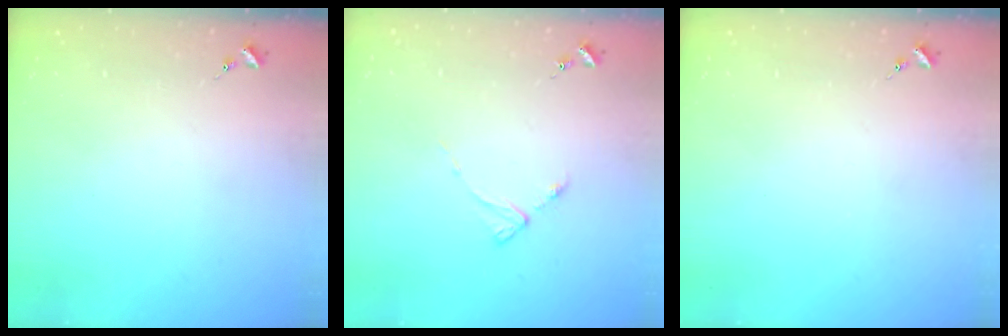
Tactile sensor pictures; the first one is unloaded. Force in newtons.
{"total": 2.7, "press": 2.7, "slide": 0.4}
{"total": 0.0}